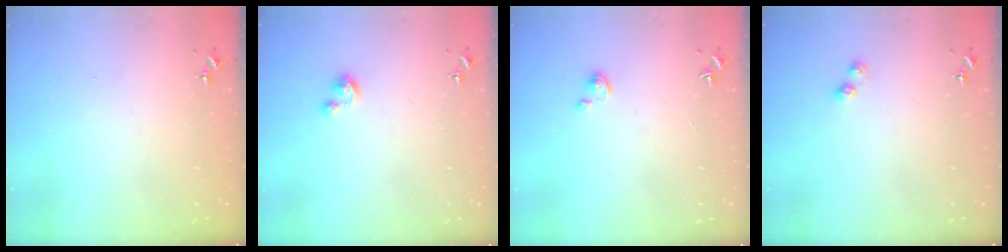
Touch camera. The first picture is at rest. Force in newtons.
{"total": 3.8, "press": 3.8, "slide": 0.3}
{"total": 2.7, "press": 2.7, "slide": 0.3}
{"total": 3.6, "press": 3.6, "slide": 0.5}